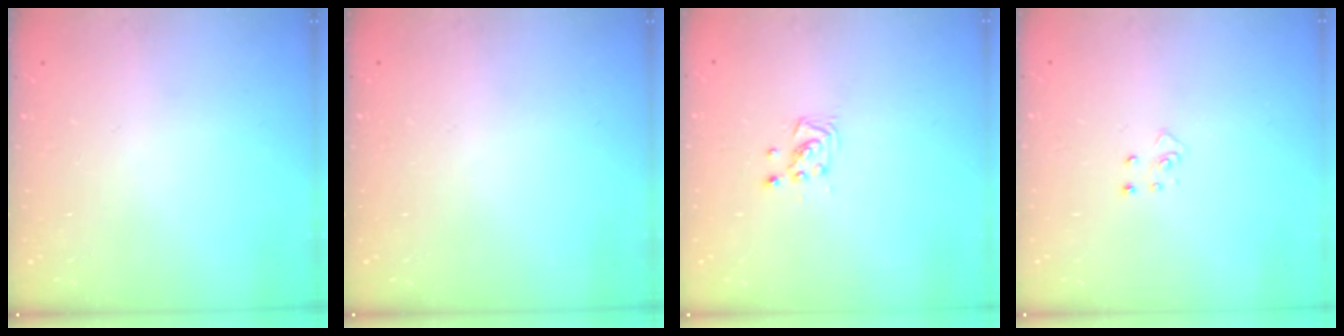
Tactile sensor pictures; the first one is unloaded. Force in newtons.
{"total": 0.0}
{"total": 3.6, "press": 3.6, "slide": 0.3}
{"total": 4.1, "press": 4.1, "slide": 0.4}